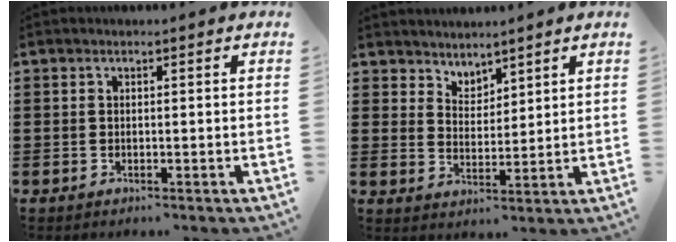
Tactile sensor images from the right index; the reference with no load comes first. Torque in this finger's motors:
{"motor_torque": [-0.29, 0.36, 0.02, 0.00]}